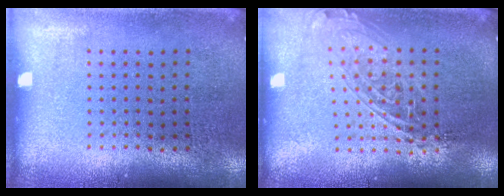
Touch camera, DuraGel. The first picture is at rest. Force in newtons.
{"total": 1.5, "press": 1.3, "slide": 0.9}